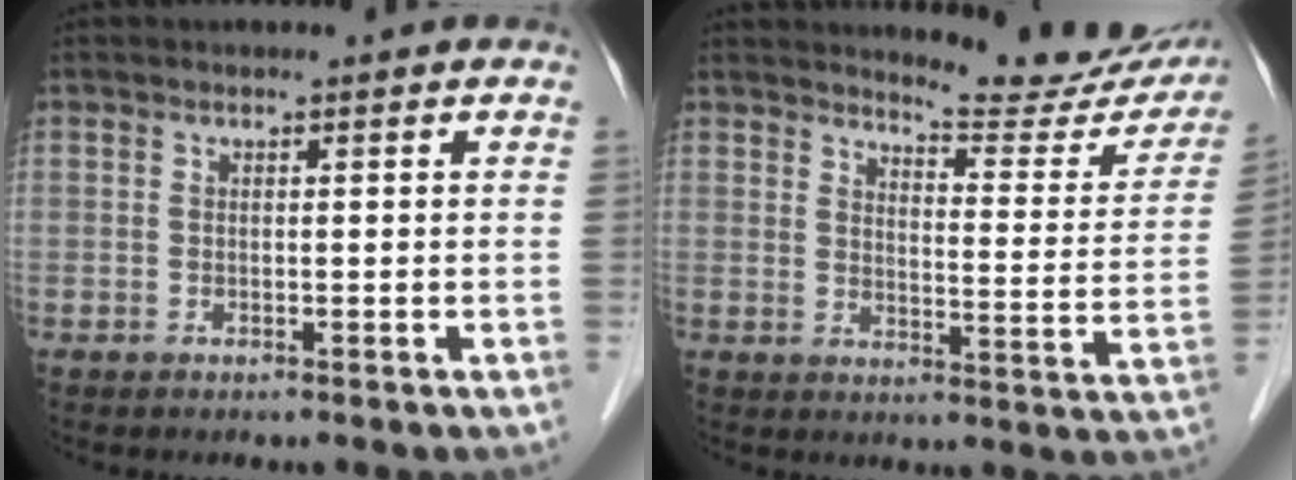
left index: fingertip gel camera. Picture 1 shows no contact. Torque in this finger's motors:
{"motor_torque": [0.14, -0.05, 0.26, 0.04]}